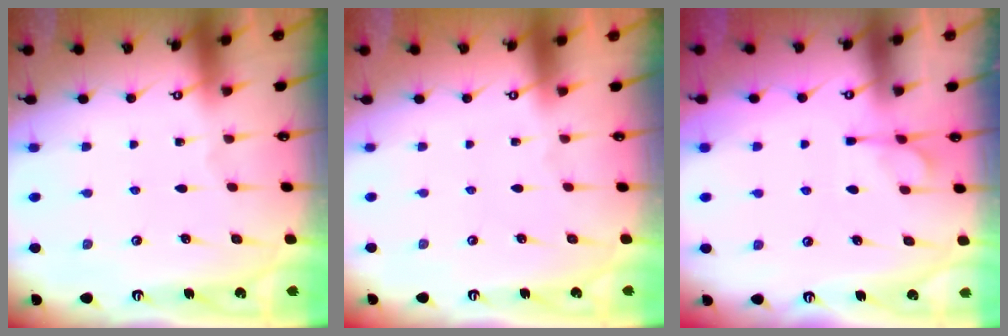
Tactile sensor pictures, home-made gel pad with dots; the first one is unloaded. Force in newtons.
{"total": 1.5, "press": 1.4, "slide": 0.6}
{"total": 7.3, "press": 7.1, "slide": 1.6}